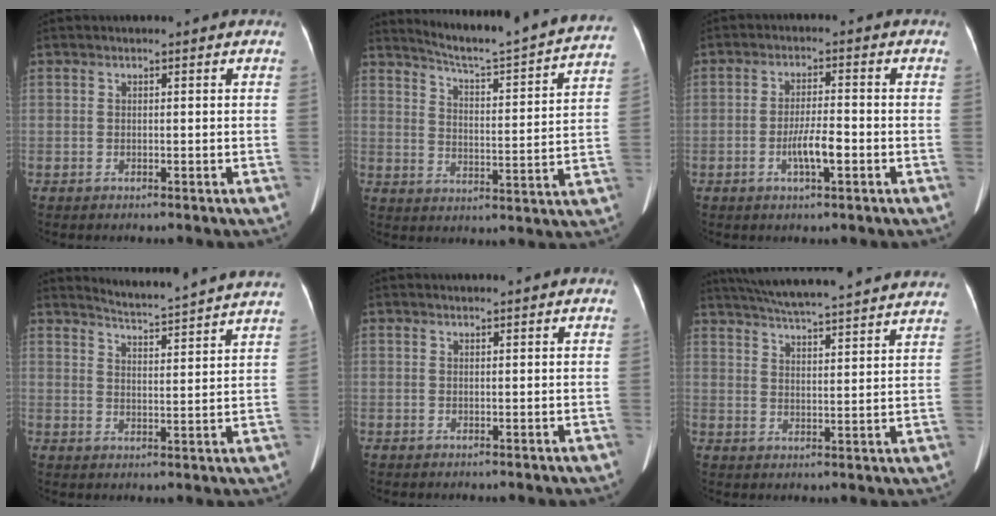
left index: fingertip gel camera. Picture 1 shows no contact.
{"total": 21.8, "force": [20.2, -0.4, 8.1], "torque": [-0.128, -0.060, 0.259]}
{"total": 4.7, "force": [-1.7, 0.7, 4.3], "torque": [-0.081, -0.001, -0.030]}
{"total": 14.2, "force": [13.7, -1.3, 3.5], "torque": [-0.067, -0.038, 0.170]}
{"total": 1.8, "force": [1.7, -0.1, 0.5], "torque": [-0.009, 0.013, 0.026]}
{"total": 27.3, "force": [25.0, 1.9, 10.9], "torque": [-0.182, -0.011, 0.324]}